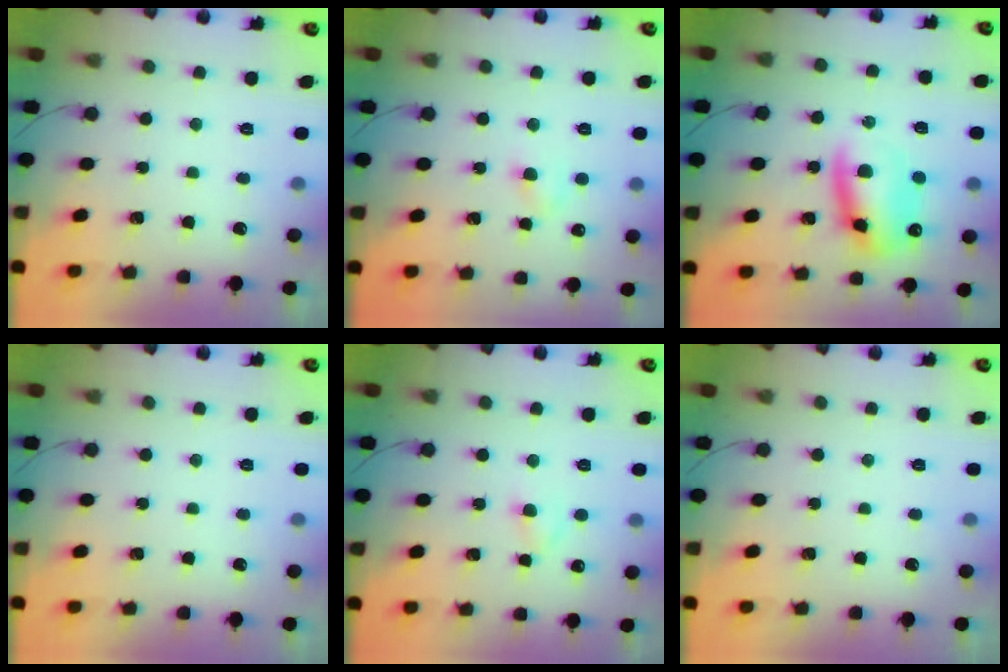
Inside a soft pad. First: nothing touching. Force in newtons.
{"total": 2.9, "press": 2.8, "slide": 1.0}
{"total": 11.5, "press": 11.3, "slide": 2.5}
{"total": 0.0}
{"total": 3.0, "press": 2.7, "slide": 1.3}
{"total": 0.0}